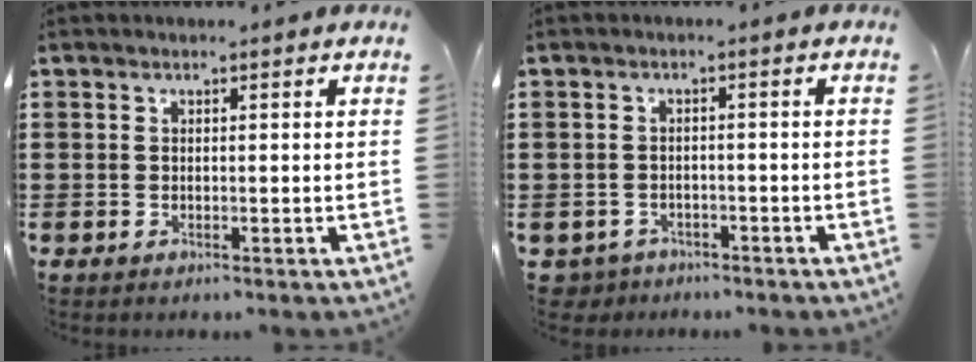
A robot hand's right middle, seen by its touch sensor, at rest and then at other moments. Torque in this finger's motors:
{"motor_torque": [-0.48, 0.68, -0.02, -0.01]}